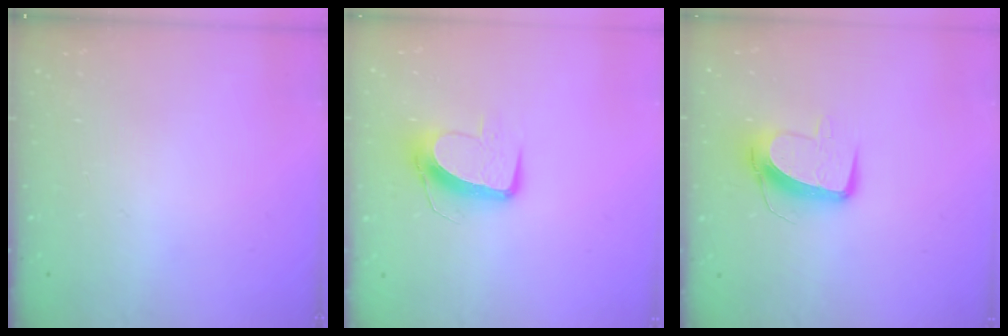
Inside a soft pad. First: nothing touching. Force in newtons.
{"total": 10.2, "press": 10.1, "slide": 0.5}
{"total": 10.3, "press": 10.3, "slide": 0.5}